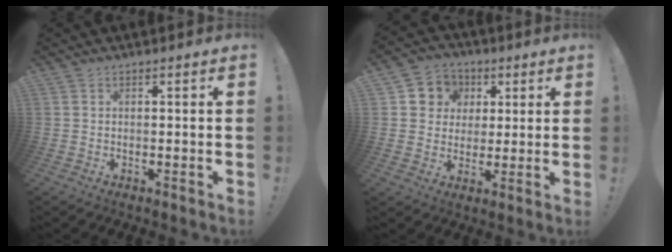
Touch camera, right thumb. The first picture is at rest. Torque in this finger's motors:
{"motor_torque": [0.06, 0.04, 0.45, 0.13, -0.03]}